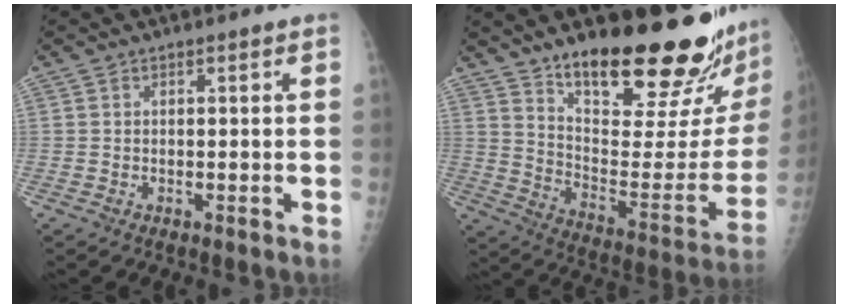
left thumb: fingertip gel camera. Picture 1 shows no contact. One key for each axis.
{"total": 26.7, "fx": 20.4, "fy": 6.0, "fz": 16.1, "tx": -0.203, "ty": -0.132, "tz": 0.301}